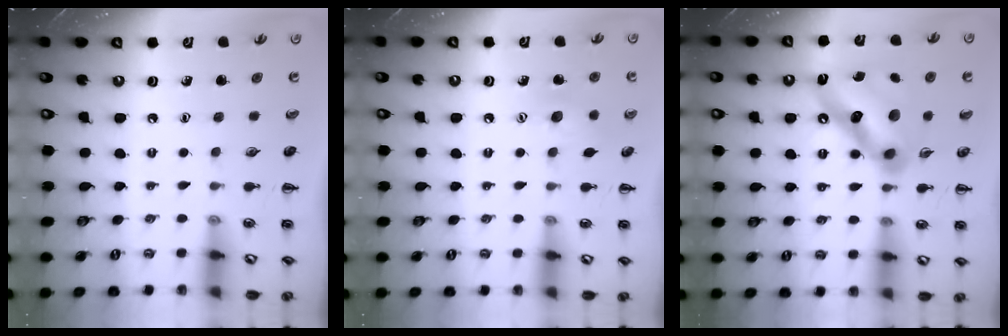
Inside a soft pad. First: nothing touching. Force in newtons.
{"total": 8.6, "press": 8.4, "slide": 1.7}
{"total": 17.1, "press": 17.0, "slide": 1.5}